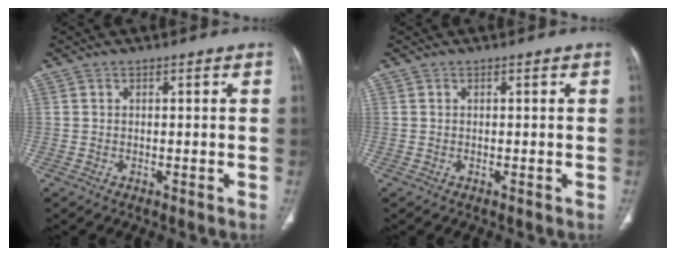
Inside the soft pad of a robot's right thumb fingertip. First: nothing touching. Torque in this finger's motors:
{"motor_torque": [0.02, 0.02, 0.00, 0.00, 0.00]}